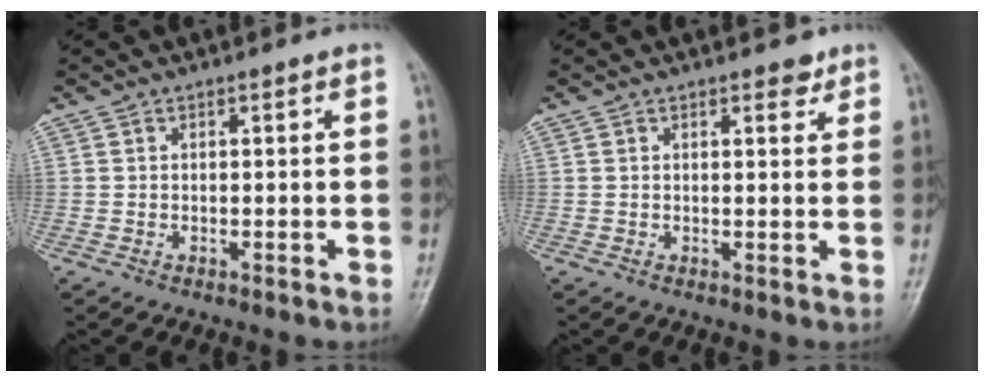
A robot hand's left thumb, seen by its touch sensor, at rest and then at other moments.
{"total": 2.3, "force": [1.6, 1.0, 1.3], "torque": [-0.006, -0.008, 0.020]}